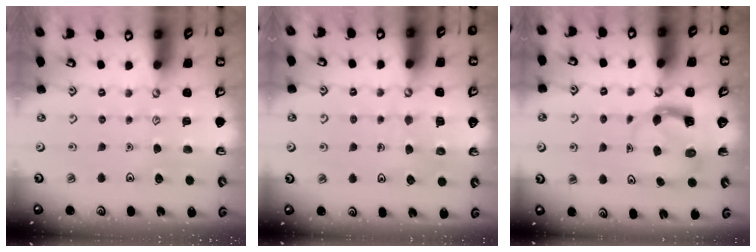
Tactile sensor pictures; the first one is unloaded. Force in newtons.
{"total": 5.3, "press": 5.3, "slide": 0.5}
{"total": 3.9, "press": 3.9, "slide": 0.4}